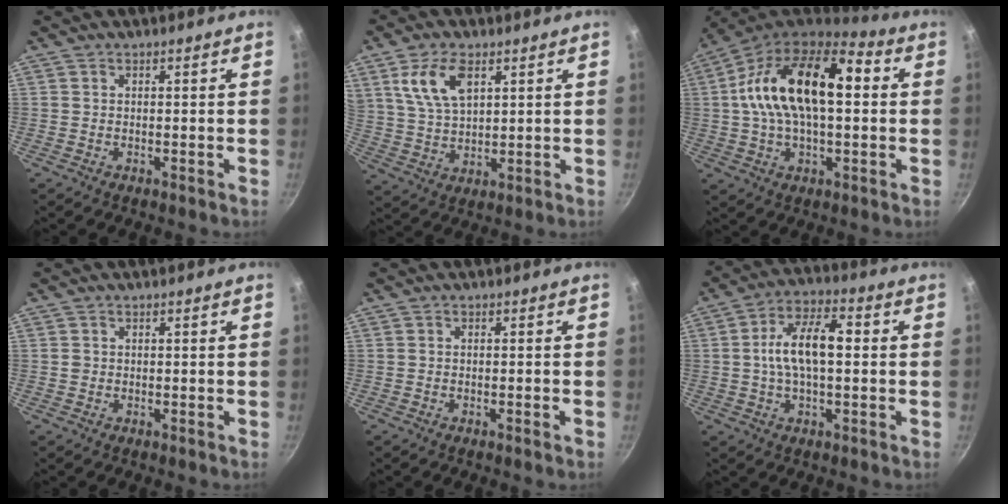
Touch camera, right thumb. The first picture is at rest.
{"total": 9.8, "force": [4.4, 5.2, 7.1], "torque": [-0.132, -0.015, 0.091]}
{"total": 21.6, "force": [3.1, 11.4, 18.0], "torque": [-0.296, 0.030, 0.033]}
{"total": 0.7, "force": [0.0, 0.7, 0.2], "torque": [0.000, 0.000, -0.002]}
{"total": 0.9, "force": [-0.5, 0.1, 0.8], "torque": [-0.019, 0.005, -0.010]}
{"total": 11.4, "force": [0.7, 5.6, 9.9], "torque": [-0.165, 0.026, 0.001]}